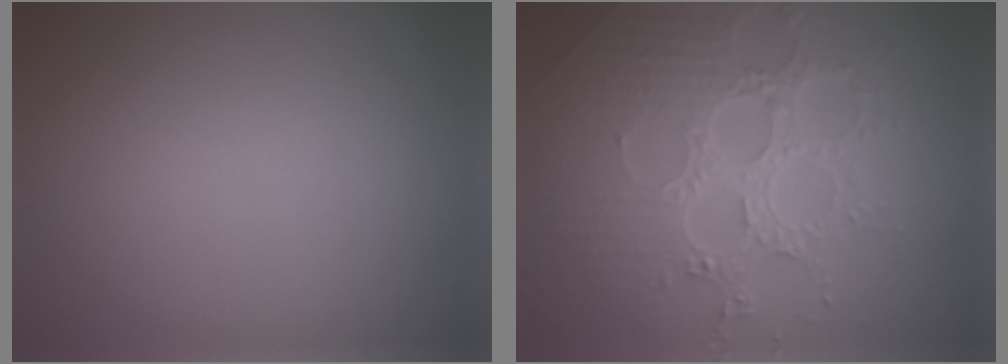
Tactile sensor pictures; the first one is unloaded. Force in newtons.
{"total": 7.9, "press": 5.9, "slide": 5.4}